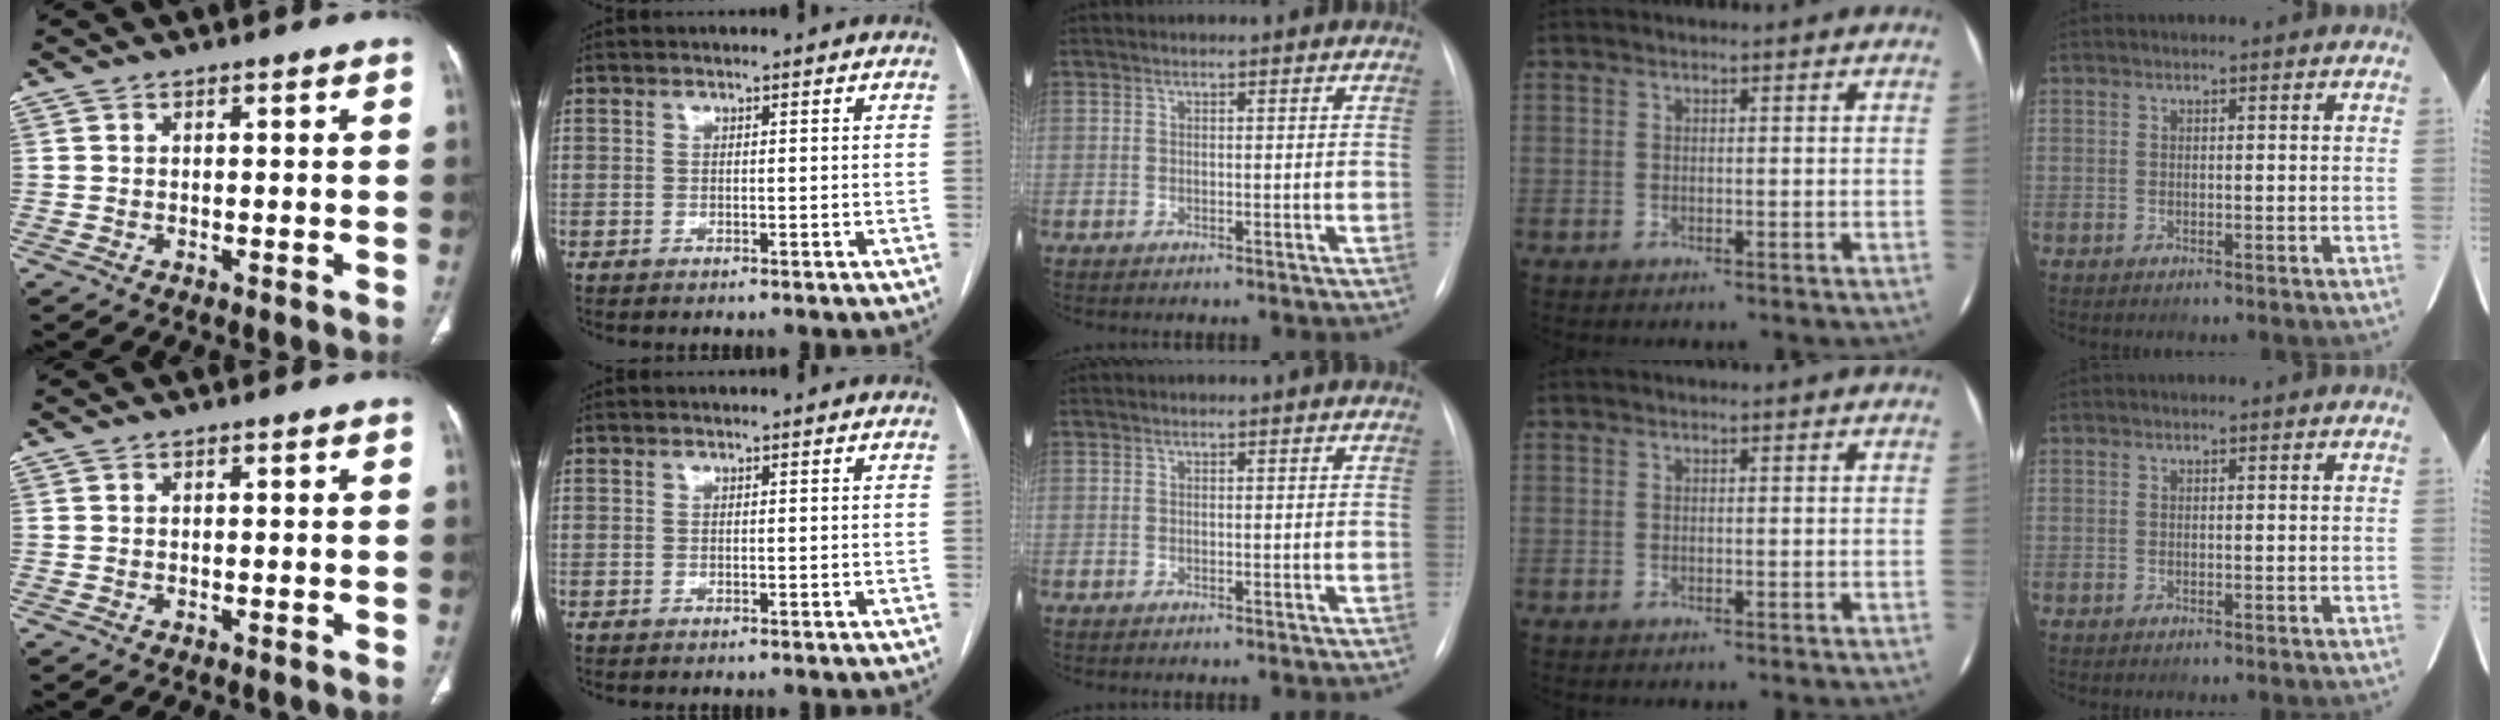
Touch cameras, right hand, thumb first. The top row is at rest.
{}